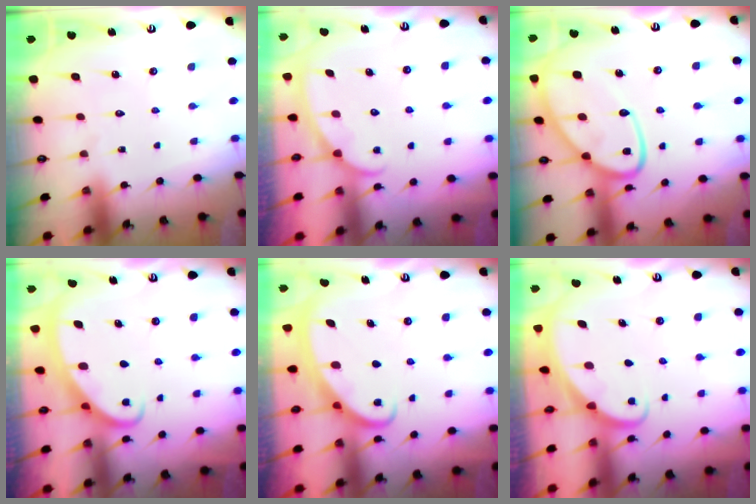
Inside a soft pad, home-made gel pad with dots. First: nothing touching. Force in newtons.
{"total": 1.4, "press": 1.4, "slide": 0.2}
{"total": 16.4, "press": 16.3, "slide": 1.7}
{"total": 2.6, "press": 2.6, "slide": 0.4}
{"total": 2.6, "press": 2.6, "slide": 0.3}
{"total": 1.8, "press": 1.8, "slide": 0.0}